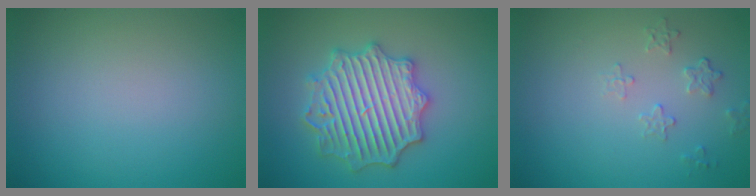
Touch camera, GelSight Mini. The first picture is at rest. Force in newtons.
{"total": 6.7, "press": 6.6, "slide": 1.0}
{"total": 1.6, "press": 0.9, "slide": 1.4}